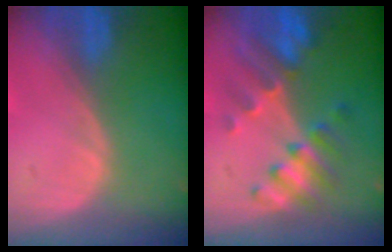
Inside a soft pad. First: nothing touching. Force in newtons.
{"total": 7.4, "press": 7.2, "slide": 1.9}